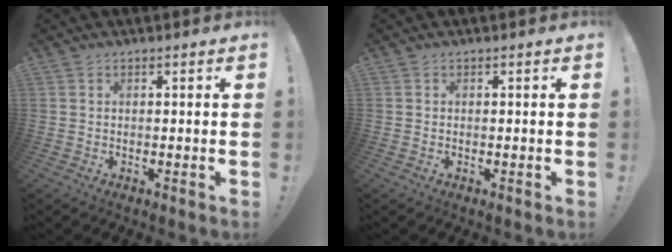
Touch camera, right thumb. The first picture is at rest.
{"total": 0.0}